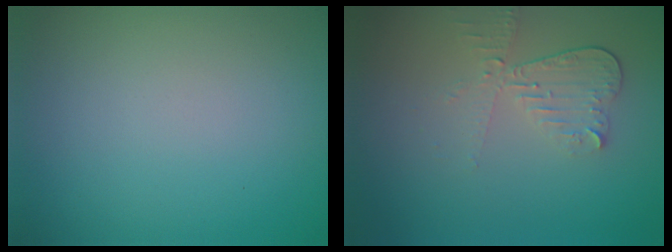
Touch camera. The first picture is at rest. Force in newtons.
{"total": 2.8, "press": 2.5, "slide": 1.3}